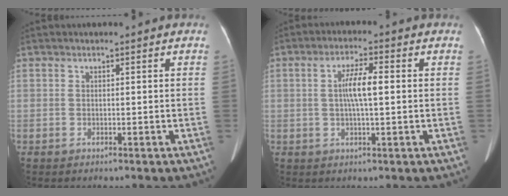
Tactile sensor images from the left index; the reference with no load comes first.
{"total": 4.9, "force": [0.3, 0.7, 4.8], "torque": [-0.093, 0.008, 0.004]}